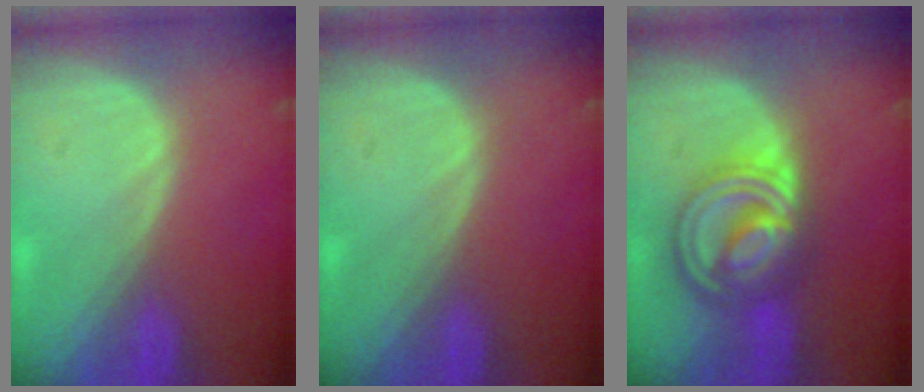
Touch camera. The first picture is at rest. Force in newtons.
{"total": 0.0}
{"total": 9.0, "press": 9.0, "slide": 0.7}